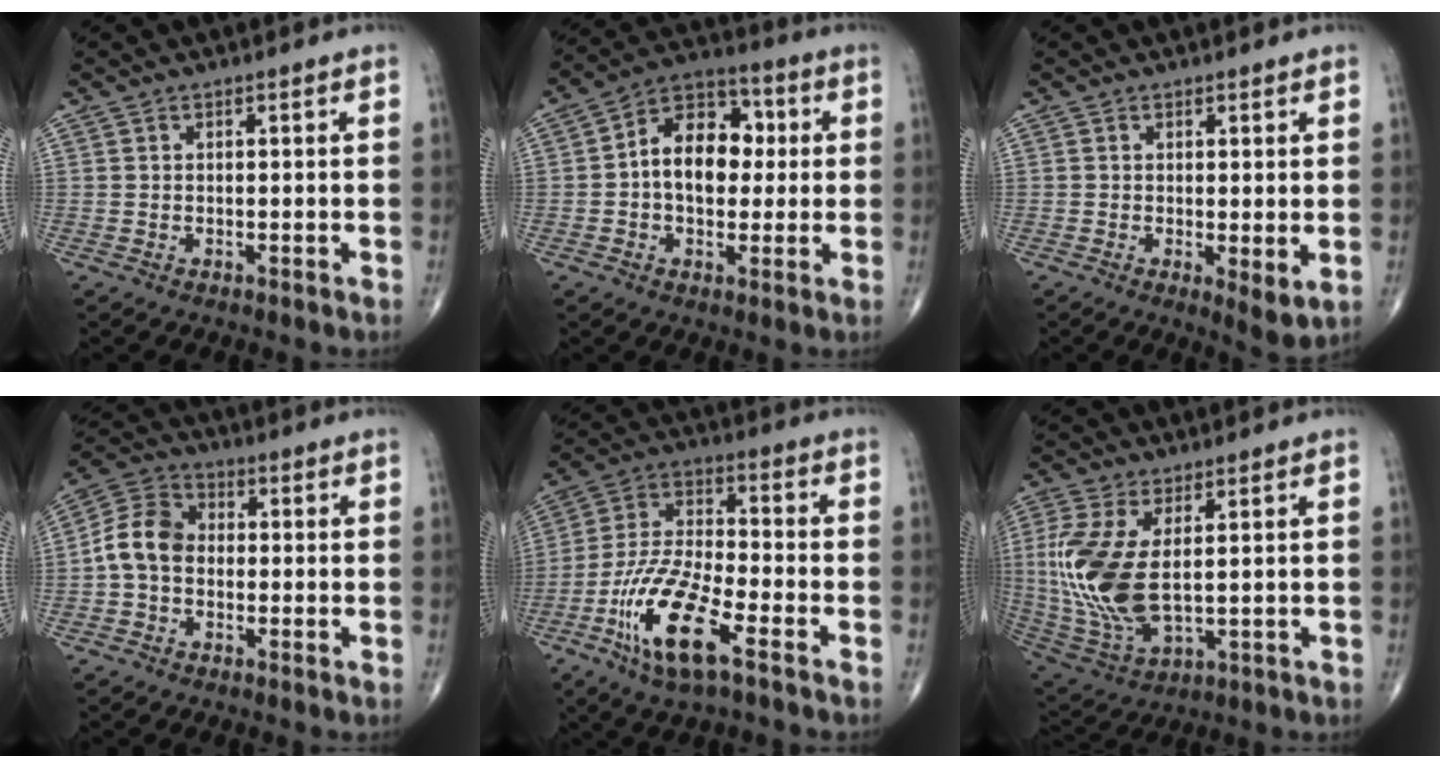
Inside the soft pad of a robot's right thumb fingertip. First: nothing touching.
{"total": 13.1, "force": [0.7, 9.0, 9.5], "torque": [-0.117, 0.029, 0.000]}
{"total": 4.3, "force": [-0.4, 1.2, 4.1], "torque": [-0.066, -0.017, -0.006]}
{"total": 8.4, "force": [-0.9, 6.4, 5.4], "torque": [-0.090, 0.028, -0.032]}
{"total": 15.7, "force": [-7.7, 4.8, 12.8], "torque": [-0.267, 0.031, -0.146]}
{"total": 15.1, "force": [1.5, 7.3, 13.2], "torque": [-0.303, -0.015, 0.043]}